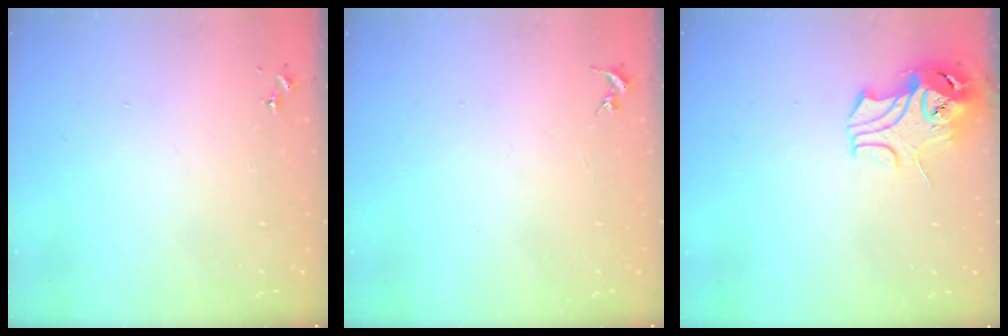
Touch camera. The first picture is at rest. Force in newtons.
{"total": 0.0}
{"total": 9.8, "press": 9.7, "slide": 1.6}